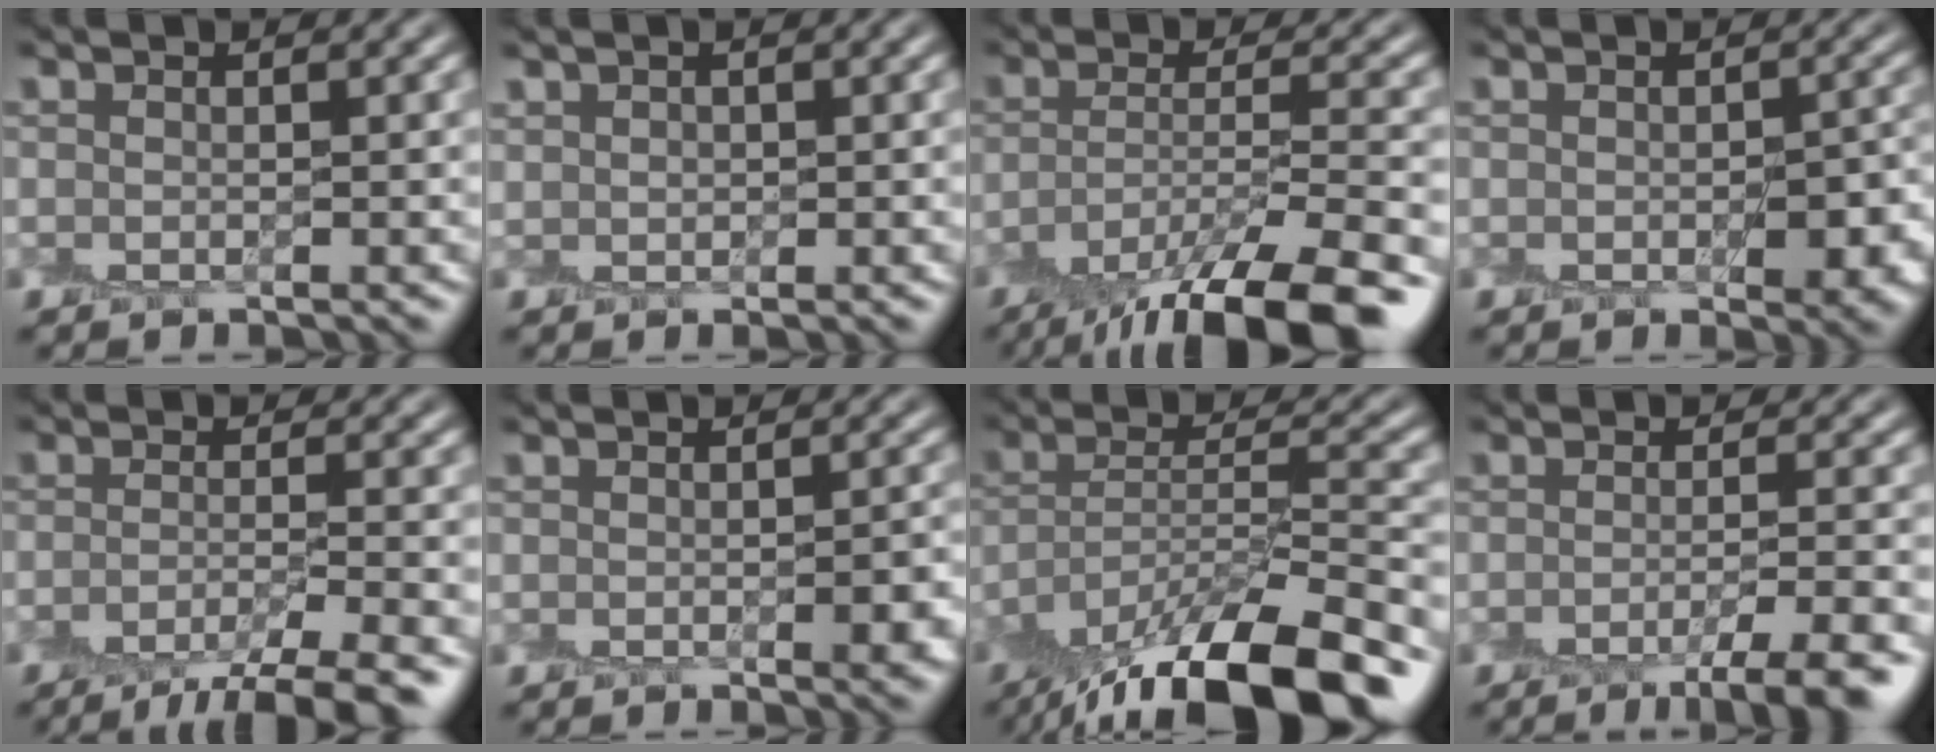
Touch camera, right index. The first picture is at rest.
{"total": 0.8, "force": [0.4, 0.7, -0.1], "torque": [0.009, -0.001, 0.010]}
{"total": 10.6, "force": [-7.4, 2.6, 7.1], "torque": [-0.125, -0.008, -0.114]}
{"total": 4.2, "force": [-1.2, 2.4, 3.2], "torque": [-0.041, -0.003, -0.012]}
{"total": 5.2, "force": [-3.6, 0.8, 3.7], "torque": [-0.049, -0.007, -0.060]}
{"total": 3.0, "force": [-1.1, 1.2, 2.5], "torque": [-0.030, 0.000, -0.013]}
{"total": 13.9, "force": [-10.6, 3.5, 8.2], "torque": [-0.149, 0.011, -0.167]}
{"total": 5.0, "force": [-3.3, 0.6, 3.8], "torque": [-0.047, -0.007, -0.049]}